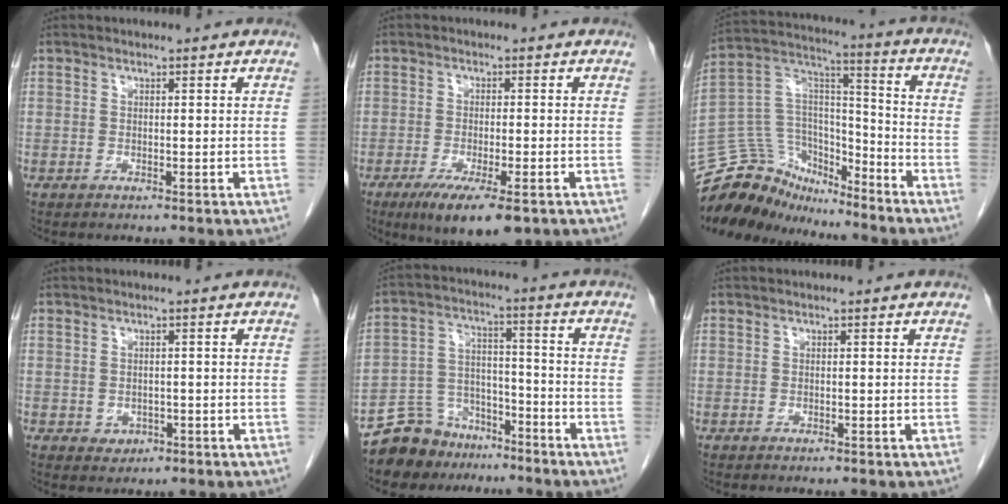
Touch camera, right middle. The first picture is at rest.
{"total": 9.4, "force": [-5.8, 2.1, 7.1], "torque": [-0.113, -0.023, -0.087]}
{"total": 16.3, "force": [-15.1, 5.3, 2.9], "torque": [-0.057, 0.060, -0.269]}
{"total": 1.8, "force": [-0.6, 1.5, 0.7], "torque": [-0.008, 0.004, 0.000]}
{"total": 9.7, "force": [-7.9, 5.5, 0.7], "torque": [-0.019, 0.040, -0.138]}
{"total": 0.0}